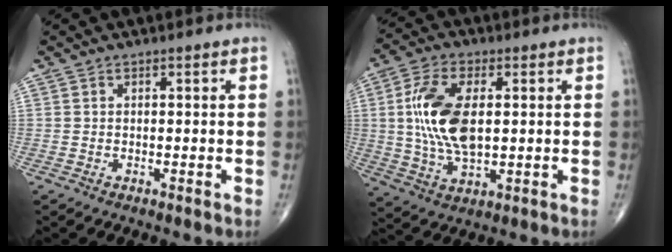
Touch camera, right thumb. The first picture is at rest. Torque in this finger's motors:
{"motor_torque": [2.07, 2.08, 1.80, 0.41, 0.20]}